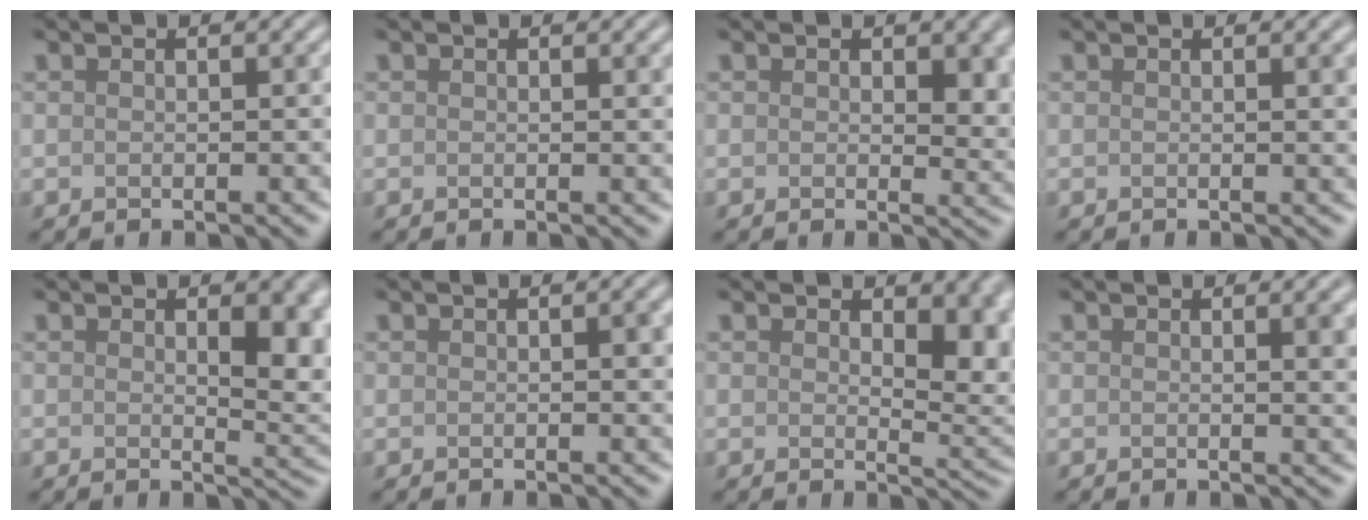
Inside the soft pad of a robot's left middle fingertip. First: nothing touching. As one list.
[{"total": 0.6, "force": [0.3, 0.1, 0.5], "torque": [-0.003, 0.002, 0.004]}, {"total": 3.6, "force": [0.9, 2.1, 2.8], "torque": [-0.031, -0.007, 0.013]}, {"total": 1.4, "force": [0.4, 0.4, 1.3], "torque": [-0.012, 0.002, 0.004]}, {"total": 4.6, "force": [1.0, 1.9, 4.1], "torque": [-0.043, -0.005, 0.019]}, {"total": 1.1, "force": [0.2, 0.3, 1.0], "torque": [-0.013, 0.001, 0.003]}, {"total": 4.8, "force": [1.5, 2.5, 3.9], "torque": [-0.043, -0.008, 0.027]}, {"total": 3.0, "force": [0.7, 1.0, 2.7], "torque": [-0.024, 0.004, 0.007]}]